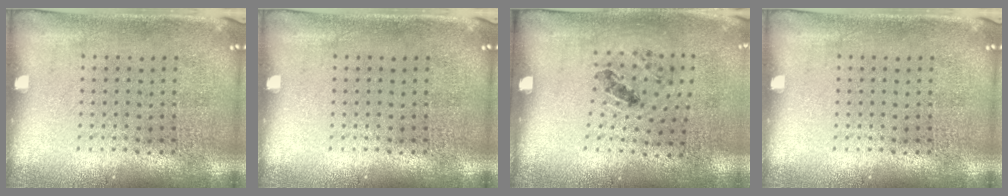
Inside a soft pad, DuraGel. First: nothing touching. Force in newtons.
{"total": 0.0}
{"total": 1.4, "press": 0.8, "slide": 1.2}
{"total": 0.0}